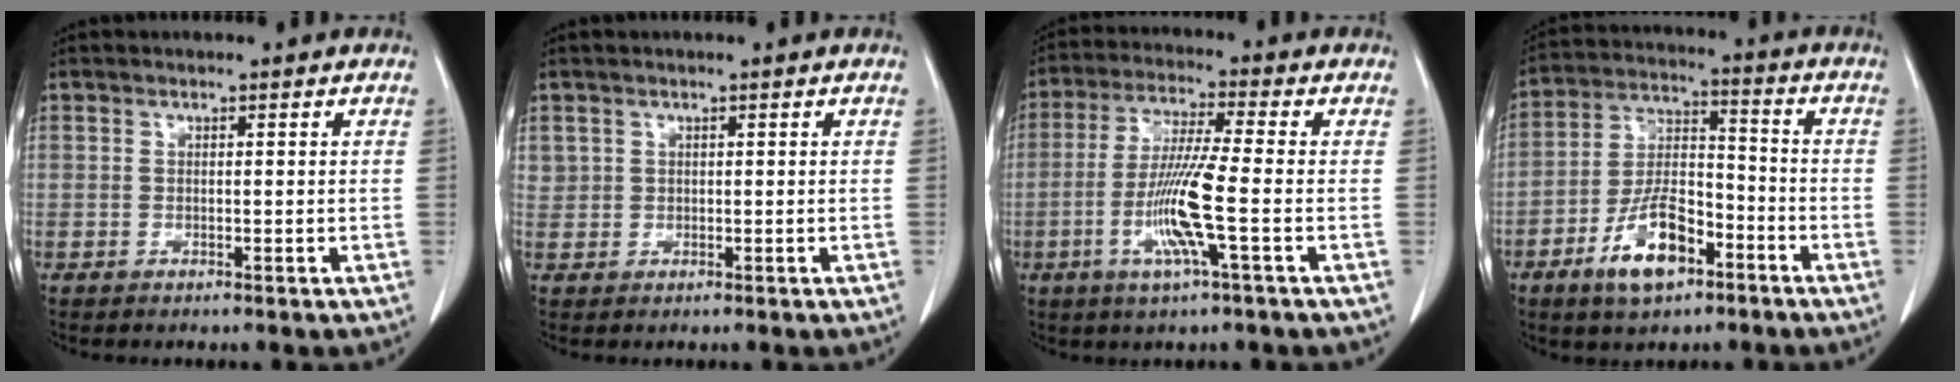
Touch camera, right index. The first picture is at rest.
{"total": 1.4, "force": [0.7, 1.2, 0.1], "torque": [0.013, 0.008, 0.011]}
{"total": 10.0, "force": [-2.7, -0.3, 9.7], "torque": [-0.195, -0.010, -0.056]}
{"total": 11.2, "force": [-6.0, 4.9, 8.1], "torque": [-0.163, 0.010, -0.104]}